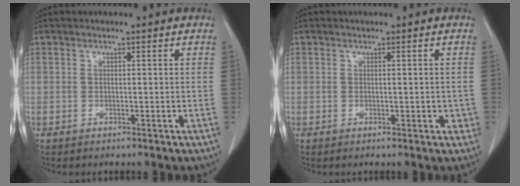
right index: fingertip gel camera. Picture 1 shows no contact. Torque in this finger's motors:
{"motor_torque": [0.09, 0.07, 0.04, 0.02]}